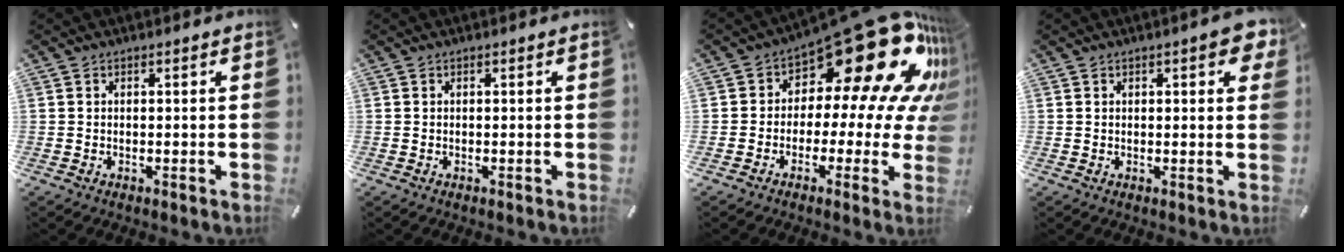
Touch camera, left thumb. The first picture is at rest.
{"total": 0.0}
{"total": 24.2, "force": [11.9, 10.9, 18.1], "torque": [-0.248, -0.091, 0.205]}
{"total": 4.7, "force": [1.8, 1.9, 3.9], "torque": [-0.046, -0.005, 0.025]}